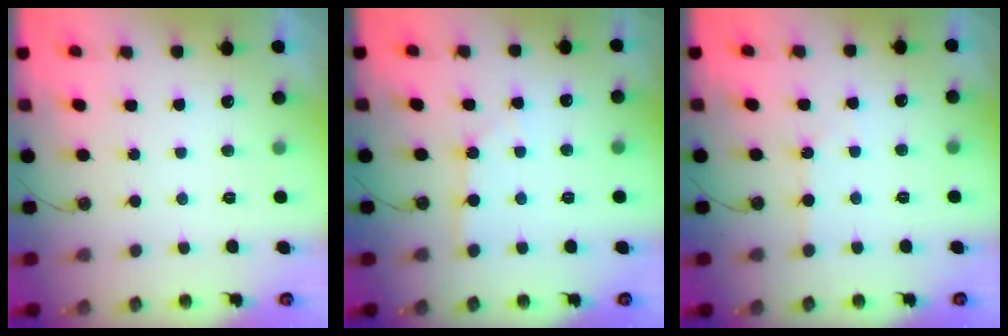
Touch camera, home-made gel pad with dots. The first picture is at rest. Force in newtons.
{"total": 2.2, "press": 2.2, "slide": 0.3}
{"total": 2.8, "press": 2.8, "slide": 0.5}